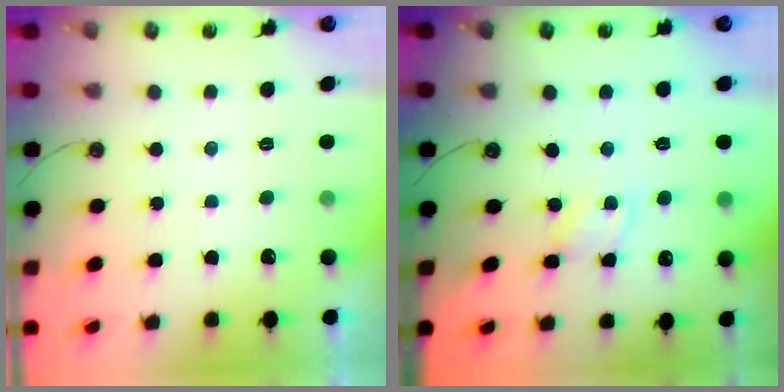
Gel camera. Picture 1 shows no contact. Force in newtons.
{"total": 2.9, "press": 2.8, "slide": 0.5}